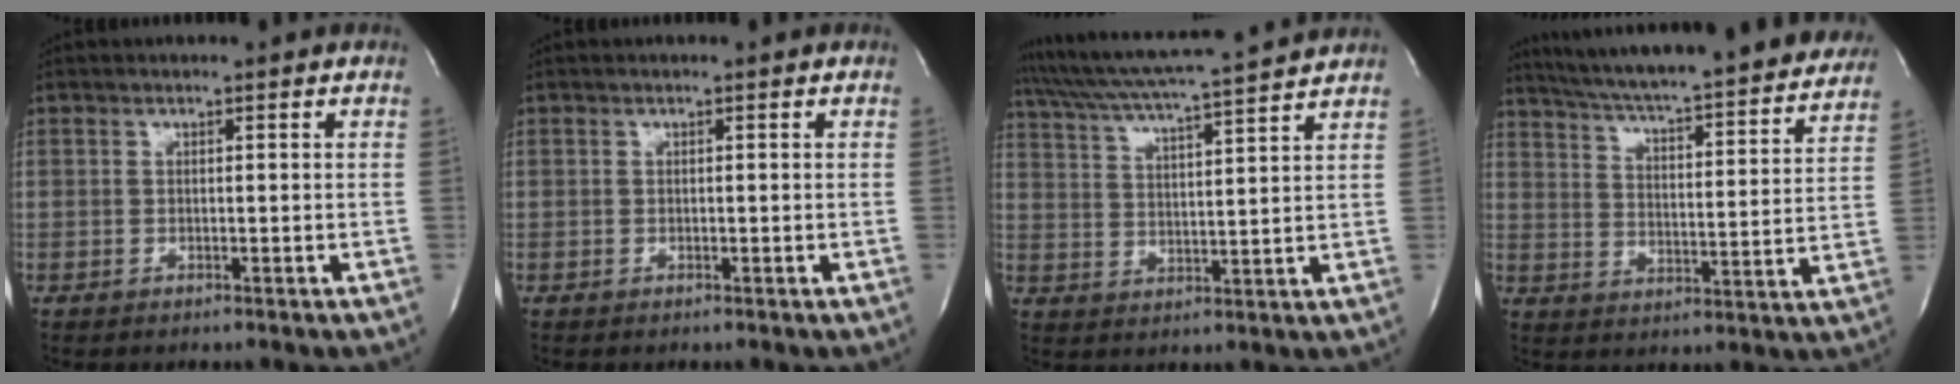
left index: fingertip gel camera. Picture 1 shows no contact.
{"total": 0.0}
{"total": 15.8, "force": [14.4, -0.9, 6.6], "torque": [-0.128, 0.005, 0.213]}
{"total": 29.6, "force": [26.7, 3.7, 12.3], "torque": [-0.201, -0.052, 0.342]}